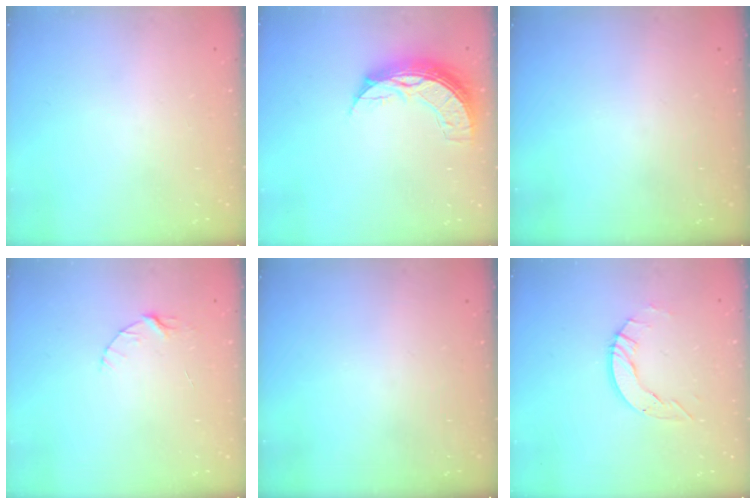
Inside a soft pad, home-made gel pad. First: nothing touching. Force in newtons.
{"total": 10.5, "press": 10.5, "slide": 0.8}
{"total": 0.0}
{"total": 3.6, "press": 3.6, "slide": 0.4}
{"total": 0.0}
{"total": 5.7, "press": 5.7, "slide": 0.2}